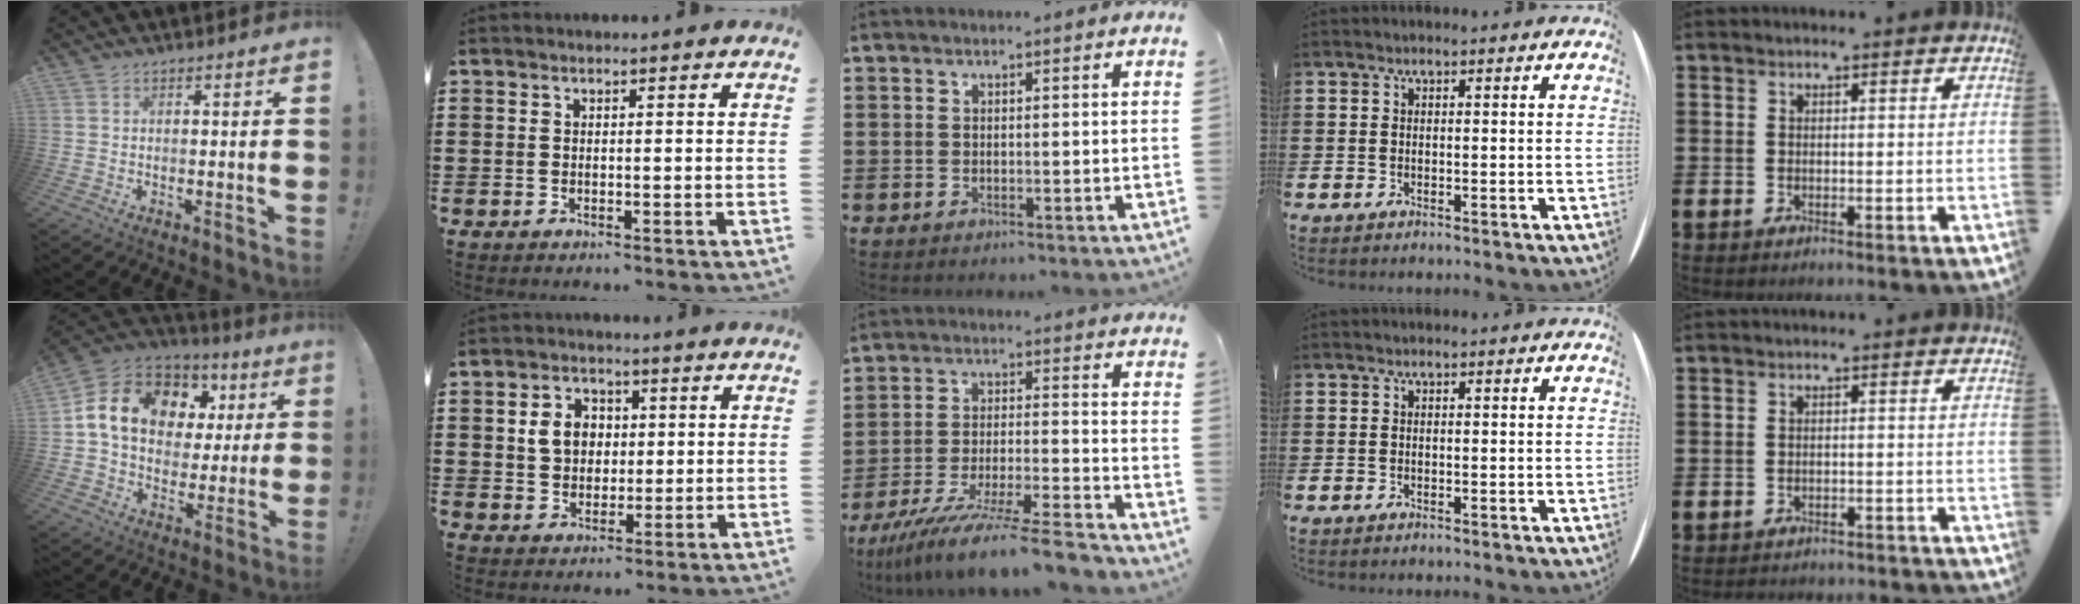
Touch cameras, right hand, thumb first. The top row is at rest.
{"thumb": {"total": 16.5, "force": [5.7, 11.9, 9.9], "torque": [-0.164, -0.014, 0.113]}, "index": {"total": 5.5, "force": [1.0, 4.8, 2.5], "torque": [-0.060, 0.015, 0.013]}, "middle": {"total": 10.9, "force": [-9.4, -0.2, 5.5], "torque": [-0.104, 0.002, -0.183]}, "little": {"total": 1.3, "force": [-1.3, 0.0, 0.0], "torque": [-0.004, 0.003, -0.028]}}